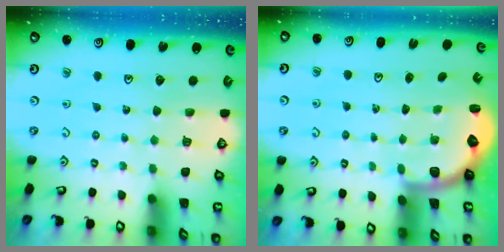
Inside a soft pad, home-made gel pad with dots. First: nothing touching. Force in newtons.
{"total": 2.5, "press": 2.1, "slide": 1.3}